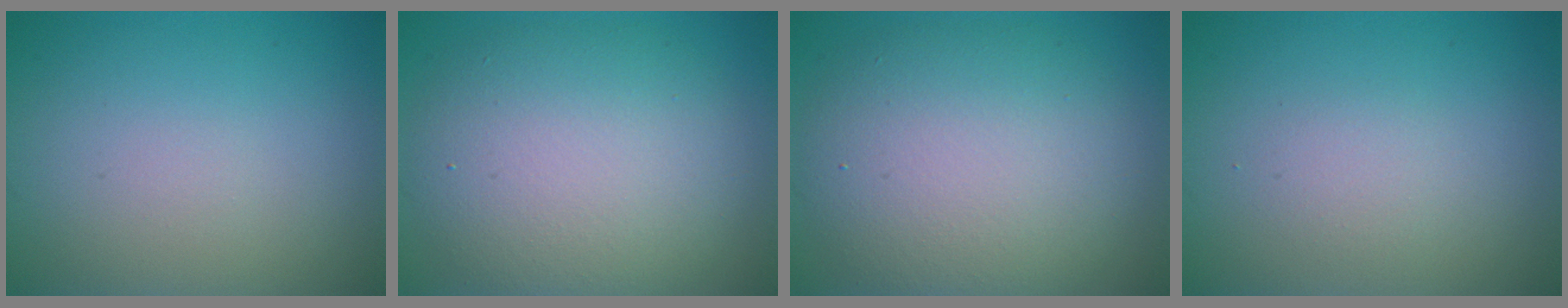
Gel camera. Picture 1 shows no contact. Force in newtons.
{"total": 8.9, "press": 8.9, "slide": 0.3}
{"total": 8.9, "press": 8.9, "slide": 0.3}
{"total": 1.3, "press": 1.3, "slide": 0.0}